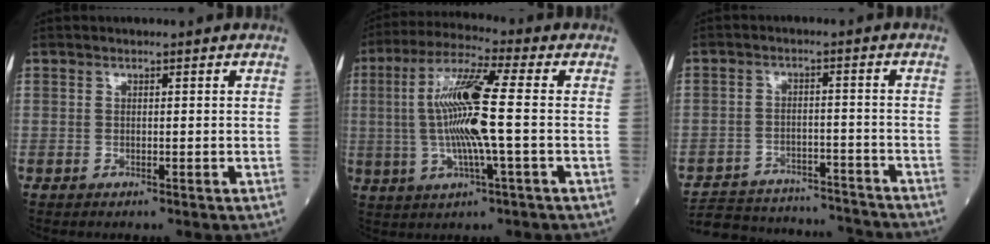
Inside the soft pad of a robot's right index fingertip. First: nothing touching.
{"total": 12.9, "force": [0.0, 0.7, 12.9], "torque": [-0.259, 0.009, -0.007]}
{"total": 17.5, "force": [-16.7, 3.4, 4.1], "torque": [-0.087, 0.008, -0.233]}